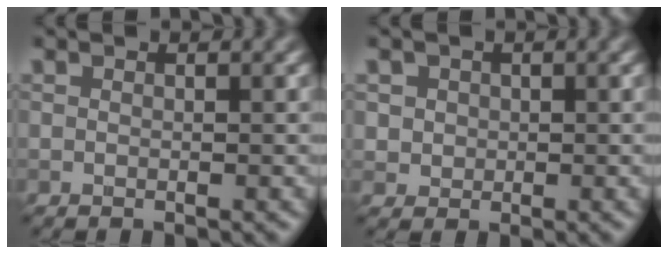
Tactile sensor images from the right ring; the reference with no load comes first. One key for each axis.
{"total": 2.1, "fx": 0.7, "fy": 1.9, "fz": 0.7, "tx": -0.011, "ty": 0.002, "tz": 0.022}